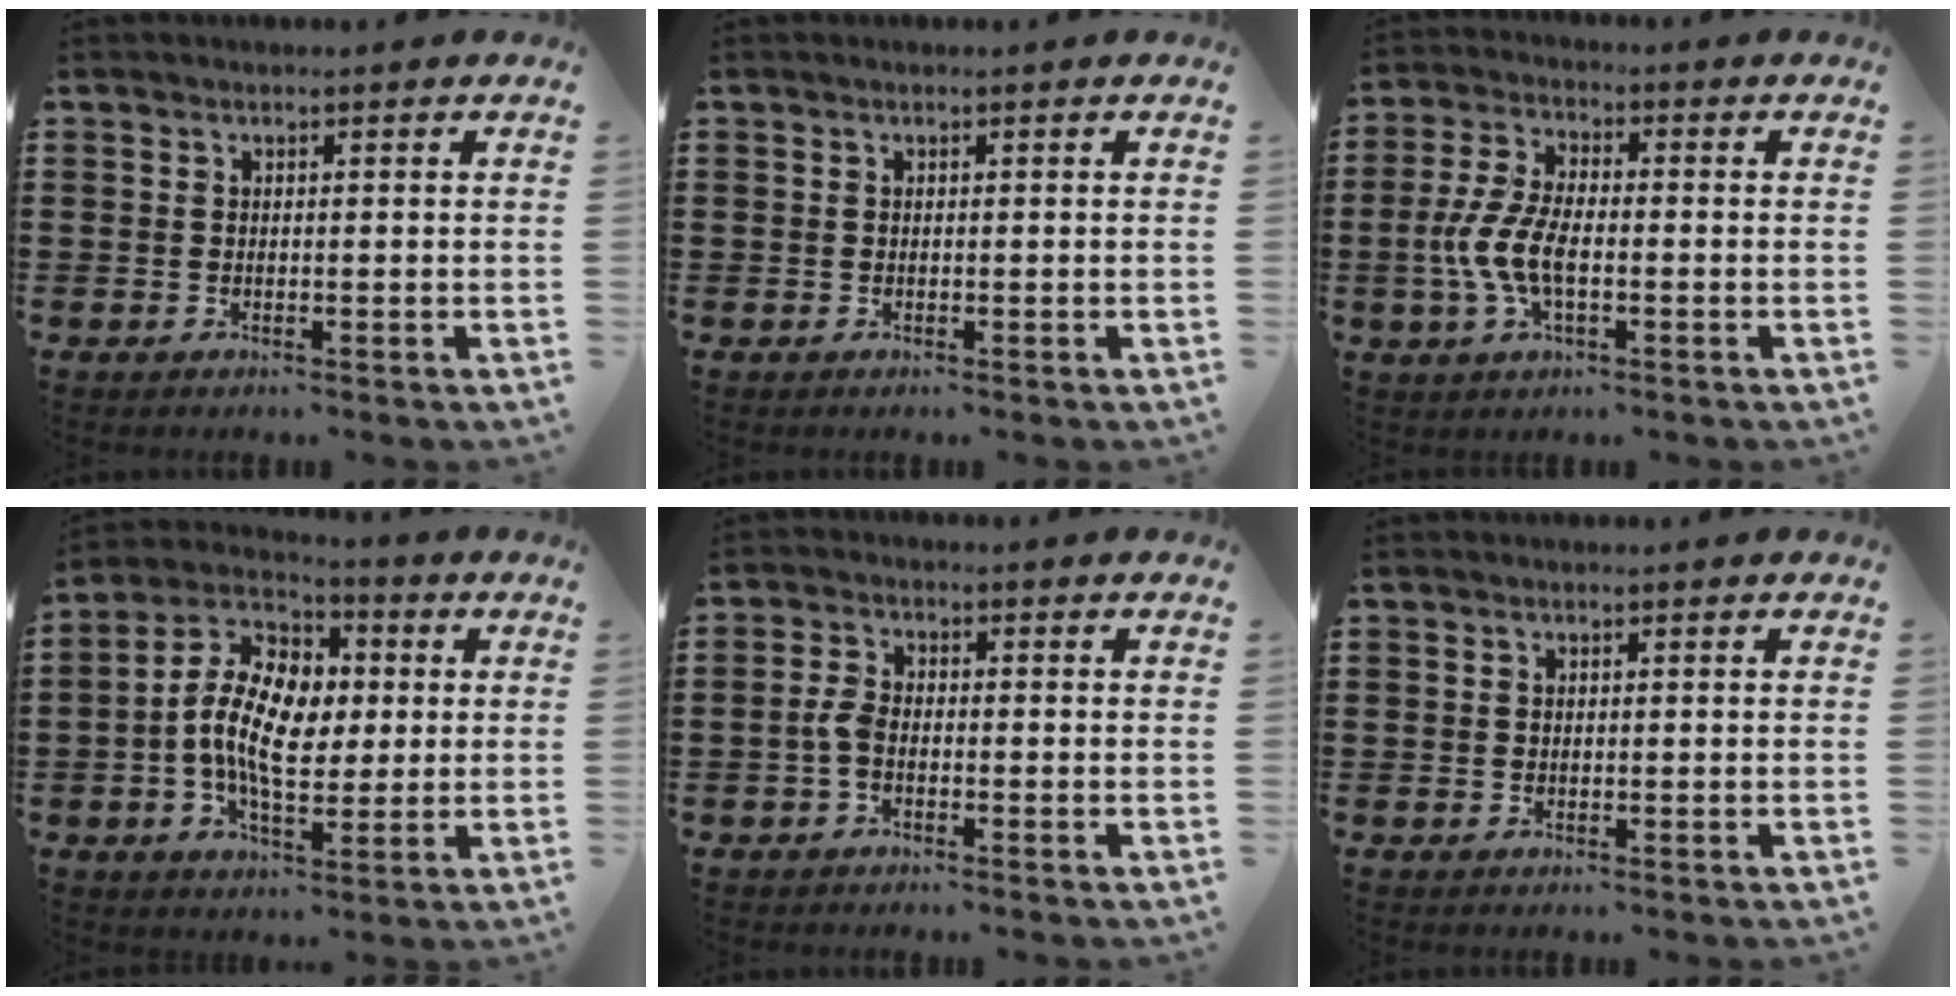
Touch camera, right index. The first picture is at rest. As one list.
[{"total": 0.0}, {"total": 7.3, "force": [-1.5, 3.3, 6.3], "torque": [-0.151, -0.006, -0.036]}, {"total": 11.8, "force": [0.1, 7.3, 9.3], "torque": [-0.218, 0.003, -0.002]}, {"total": 2.9, "force": [-1.0, 1.4, 2.4], "torque": [-0.067, -0.004, -0.025]}, {"total": 0.0}]